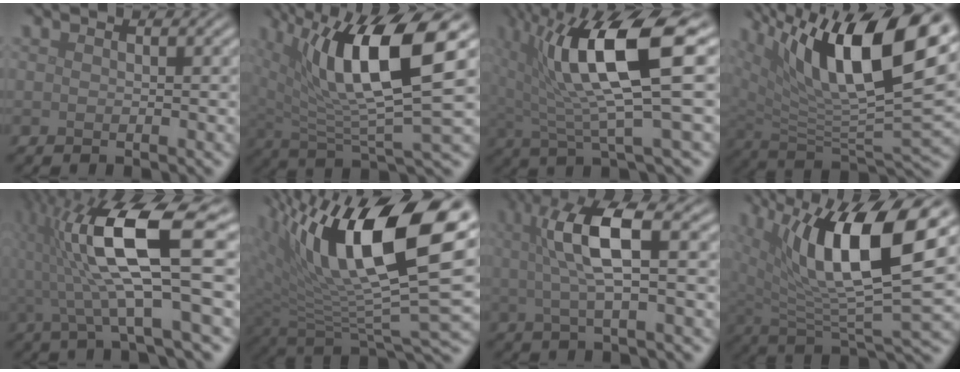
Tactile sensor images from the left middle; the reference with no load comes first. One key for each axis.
{"total": 11.2, "fx": 4.1, "fy": 2.8, "fz": 10.0, "tx": -0.166, "ty": 0.002, "tz": 0.078}
{"total": 11.1, "fx": 3.0, "fy": 2.7, "fz": 10.3, "tx": -0.170, "ty": 0.005, "tz": 0.055}
{"total": 15.7, "fx": 7.7, "fy": 5.4, "fz": 12.5, "tx": -0.209, "ty": 0.007, "tz": 0.138}
{"total": 11.5, "fx": 1.0, "fy": 2.7, "fz": 11.2, "tx": -0.204, "ty": 0.015, "tz": 0.019}
{"total": 16.7, "fx": 7.1, "fy": 6.5, "fz": 13.7, "tx": -0.240, "ty": 0.015, "tz": 0.126}
{"total": 6.3, "fx": 1.1, "fy": 1.4, "fz": 6.1, "tx": -0.113, "ty": 0.010, "tz": 0.020}
{"total": 12.4, "fx": 4.7, "fy": 3.4, "fz": 10.9, "tx": -0.186, "ty": 0.002, "tz": 0.088}